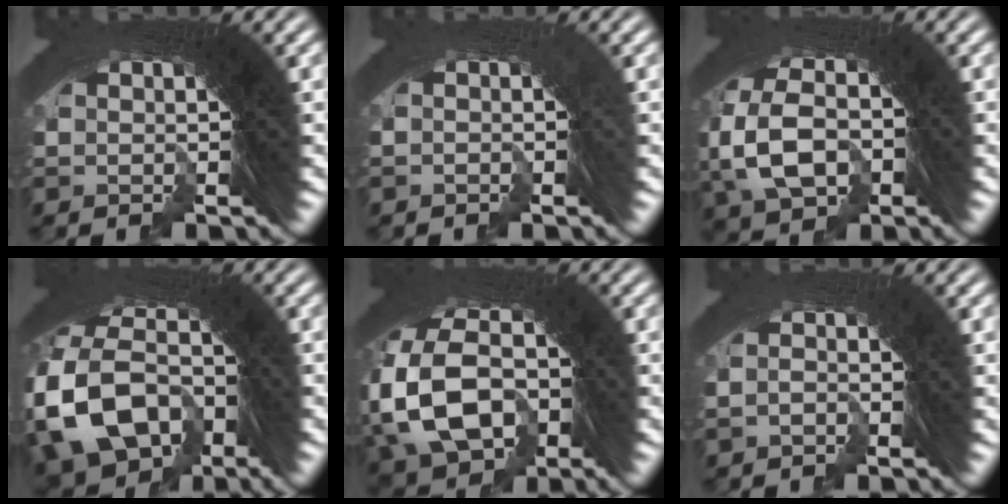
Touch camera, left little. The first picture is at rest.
{"total": 2.9, "force": [-1.5, -1.1, -2.2], "torque": [0.031, -0.010, -0.018]}
{"total": 6.6, "force": [-3.0, 5.5, 2.3], "torque": [-0.050, -0.024, -0.043]}
{"total": 13.2, "force": [-4.3, 10.6, 6.5], "torque": [-0.146, -0.050, -0.069]}
{"total": 11.2, "force": [-3.2, 9.2, 5.5], "torque": [-0.115, -0.033, -0.052]}
{"total": 3.1, "force": [-2.5, 0.0, -1.9], "torque": [0.040, -0.008, -0.041]}